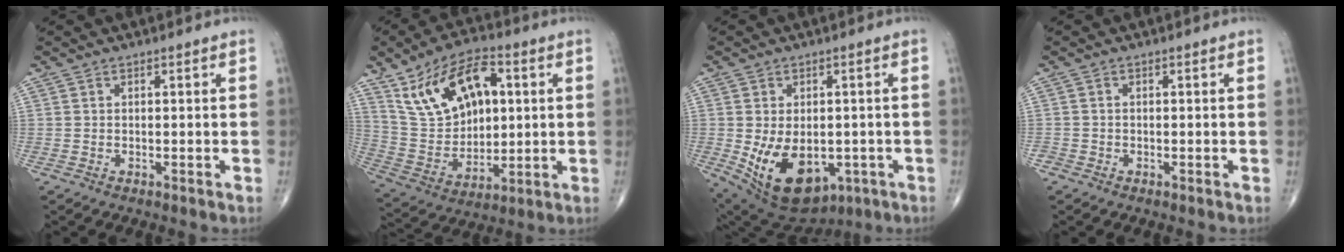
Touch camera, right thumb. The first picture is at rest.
{"total": 18.4, "force": [6.3, 11.0, 13.3], "torque": [-0.202, -0.005, 0.125]}
{"total": 15.3, "force": [-4.0, 9.7, 11.2], "torque": [-0.176, -0.009, -0.036]}
{"total": 1.0, "force": [-0.6, 0.8, 0.1], "torque": [0.002, 0.003, -0.016]}